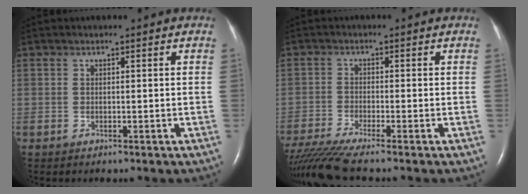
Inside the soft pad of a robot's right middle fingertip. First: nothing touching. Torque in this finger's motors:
{"motor_torque": [0.86, -0.86, 0.16, 0.09]}